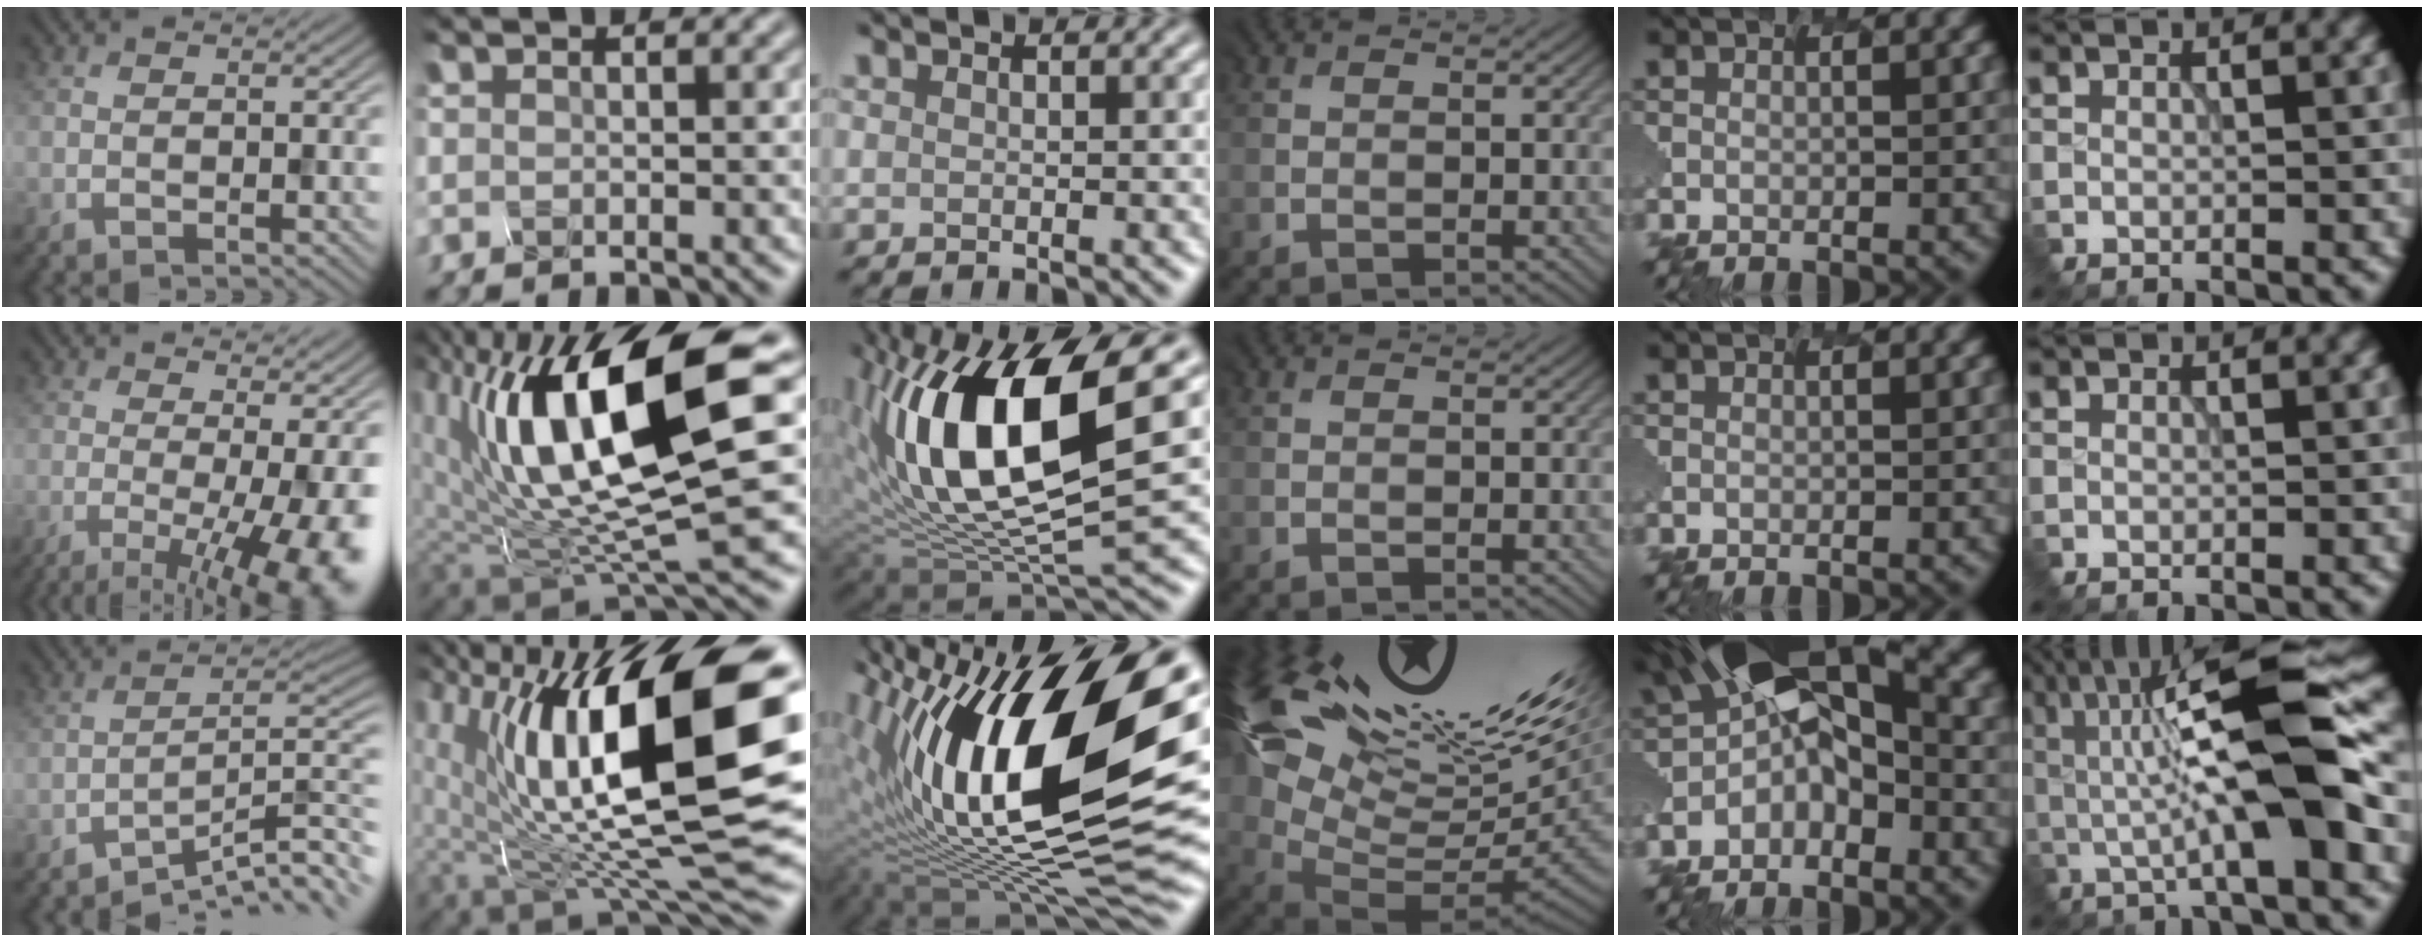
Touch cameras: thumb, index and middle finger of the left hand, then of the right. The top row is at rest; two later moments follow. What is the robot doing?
{"motion": "disassemble", "object": "hinged tin"}